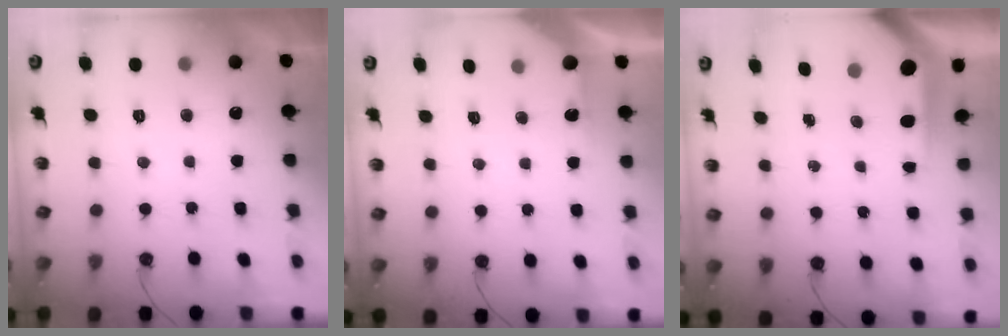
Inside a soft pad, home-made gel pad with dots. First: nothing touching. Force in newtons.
{"total": 2.3, "press": 2.3, "slide": 0.2}
{"total": 5.2, "press": 5.2, "slide": 0.4}